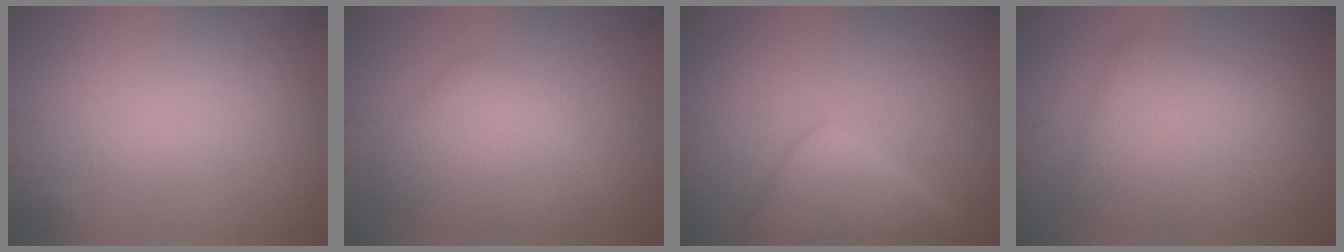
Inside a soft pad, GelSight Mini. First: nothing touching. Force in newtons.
{"total": 5.0, "press": 5.0, "slide": 0.0}
{"total": 4.7, "press": 4.7, "slide": 0.2}
{"total": 6.5, "press": 6.5, "slide": 0.1}